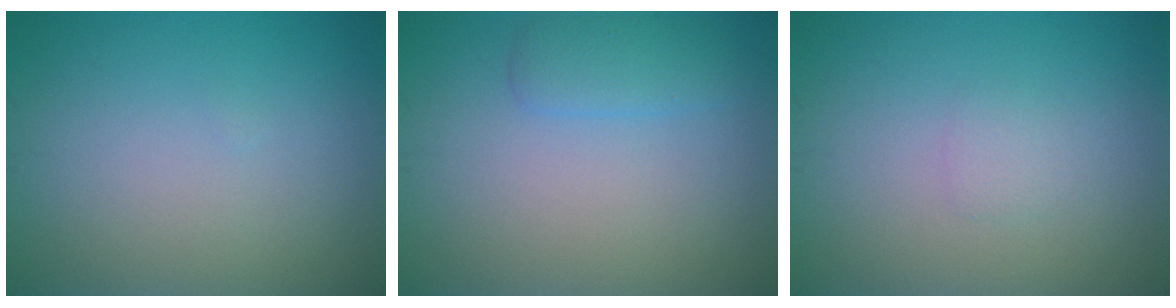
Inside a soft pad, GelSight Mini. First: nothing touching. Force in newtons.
{"total": 1.8, "press": 1.8, "slide": 0.2}
{"total": 0.9, "press": 0.9, "slide": 0.1}